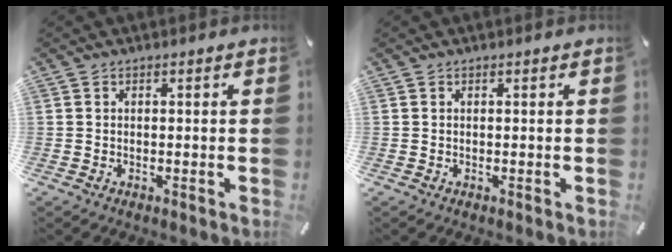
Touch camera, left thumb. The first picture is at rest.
{"total": 0.0}